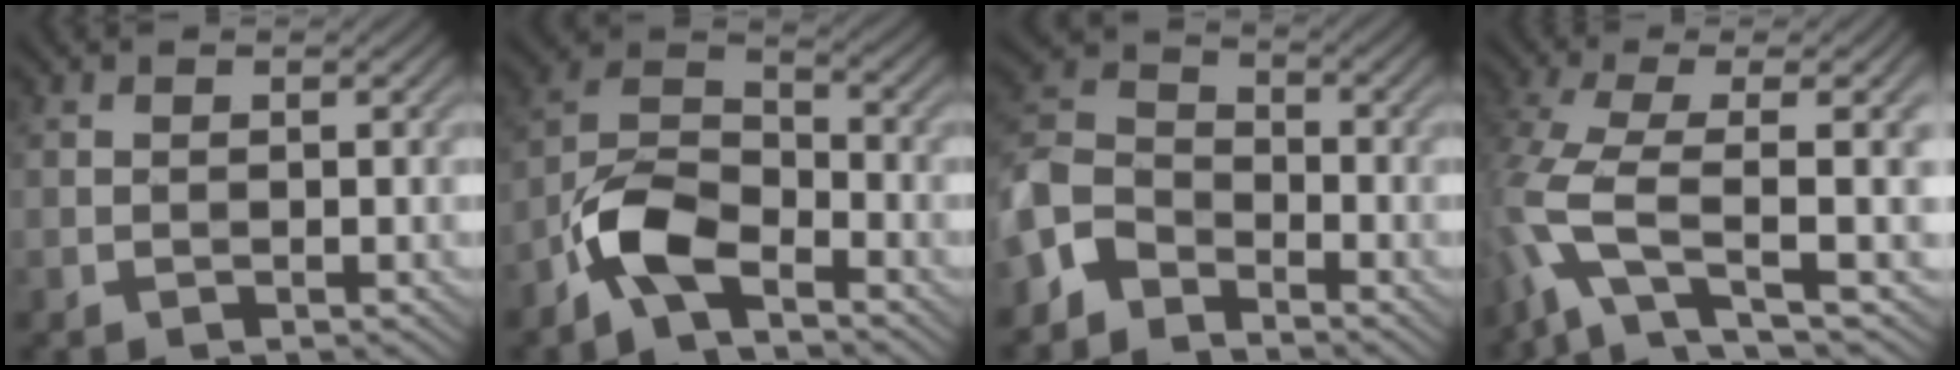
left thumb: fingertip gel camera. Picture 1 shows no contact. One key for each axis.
{"total": 8.0, "fx": -5.0, "fy": 3.4, "fz": 5.2, "tx": -0.104, "ty": 0.008, "tz": -0.117}
{"total": 7.0, "fx": -5.3, "fy": 3.6, "fz": 2.7, "tx": -0.065, "ty": 0.002, "tz": -0.130}
{"total": 11.6, "fx": -0.5, "fy": 4.0, "fz": 10.9, "tx": -0.231, "ty": 0.001, "tz": -0.015}